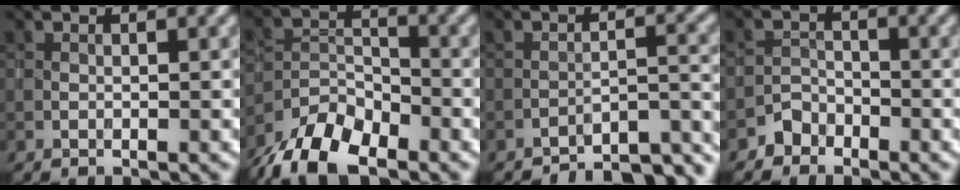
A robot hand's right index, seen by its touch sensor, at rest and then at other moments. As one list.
[{"total": 7.9, "force": [-5.9, 3.6, 3.7], "torque": [-0.061, -0.013, -0.114]}, {"total": 9.7, "force": [-9.2, 1.9, 2.5], "torque": [-0.020, 0.011, -0.111]}, {"total": 1.7, "force": [-1.4, 1.0, -0.1], "torque": [0.010, 0.014, -0.027]}]